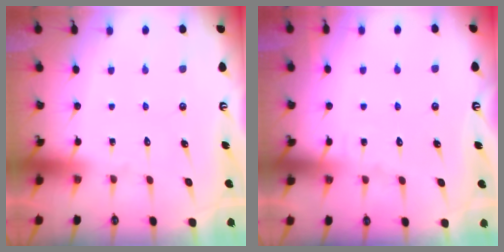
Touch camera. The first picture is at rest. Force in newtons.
{"total": 4.0, "press": 4.0, "slide": 0.4}